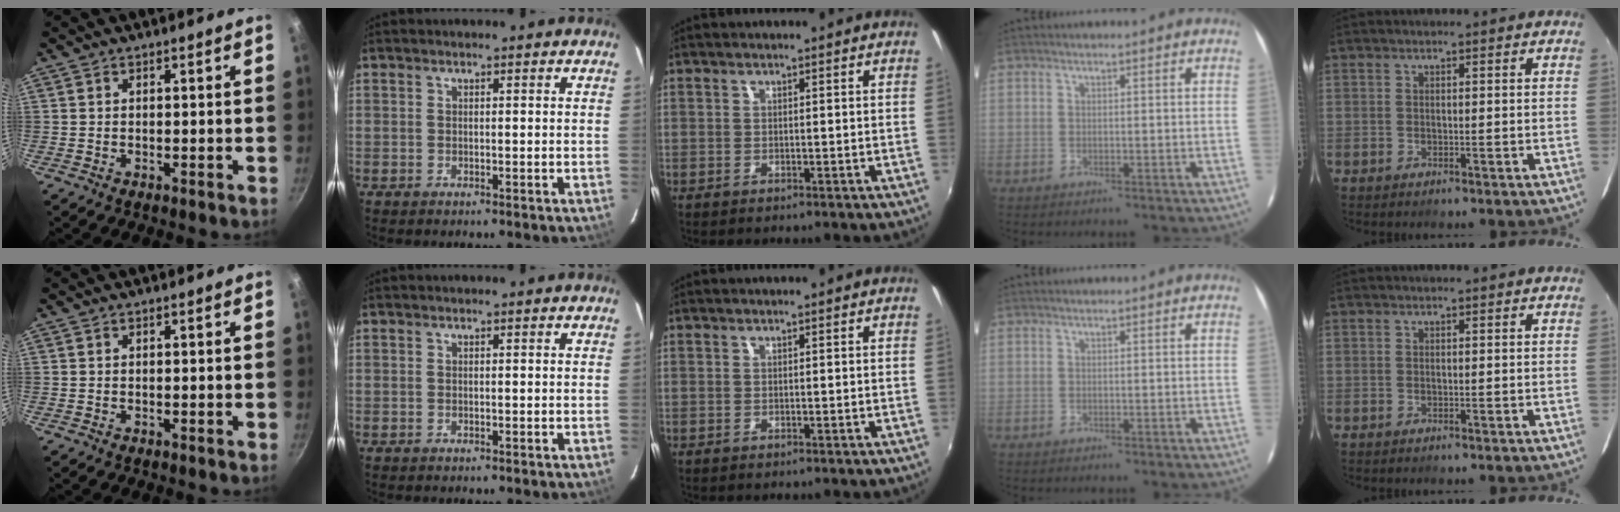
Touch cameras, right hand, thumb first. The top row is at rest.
{}